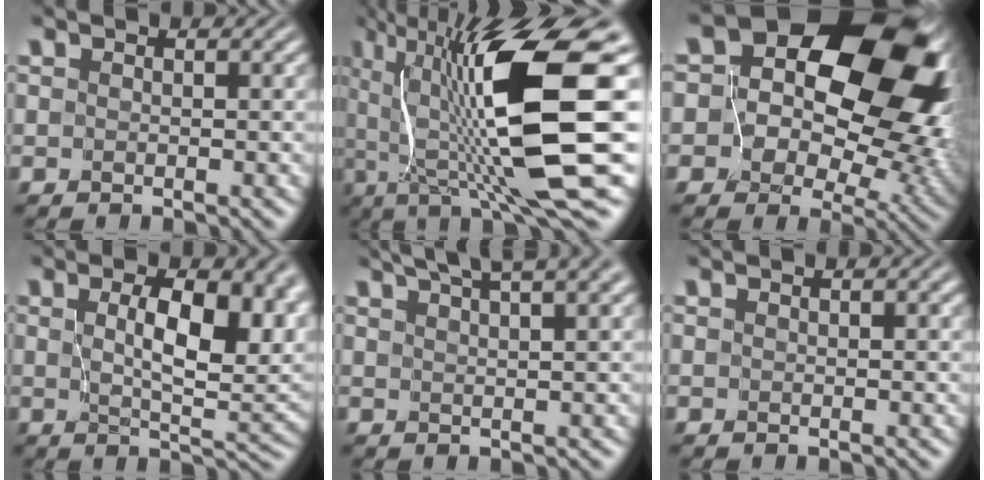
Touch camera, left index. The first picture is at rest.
{"total": 13.6, "force": [1.8, 3.0, 13.1], "torque": [-0.225, -0.011, 0.038]}
{"total": 19.9, "force": [4.9, 14.2, 13.1], "torque": [-0.178, 0.022, 0.073]}
{"total": 8.6, "force": [1.8, 3.3, 7.7], "torque": [-0.112, -0.005, 0.035]}
{"total": 6.7, "force": [5.2, 1.4, 4.0], "torque": [-0.034, 0.031, 0.047]}
{"total": 0.6, "force": [0.6, 0.1, 0.3], "torque": [-0.002, -0.001, 0.006]}